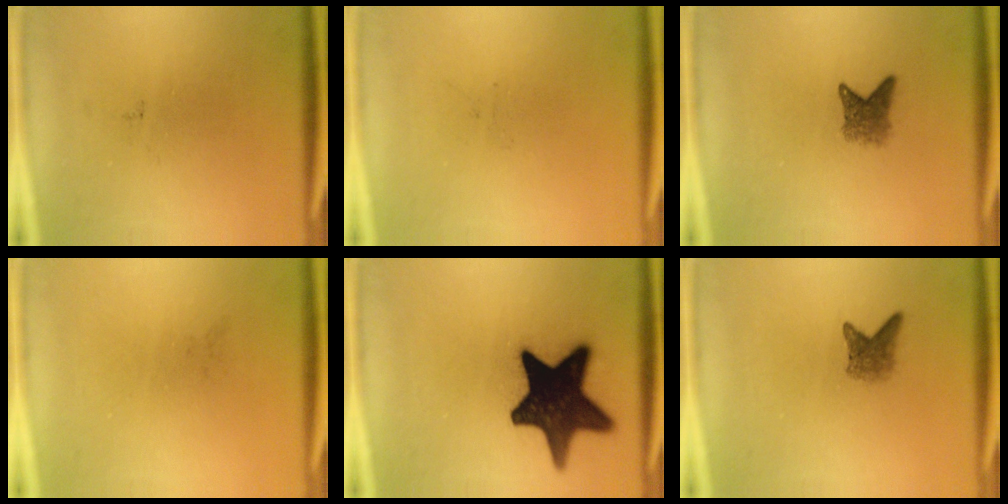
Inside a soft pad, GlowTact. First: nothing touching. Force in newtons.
{"total": 0.0}
{"total": 2.8}
{"total": 0.0}
{"total": 18.1}
{"total": 2.4}